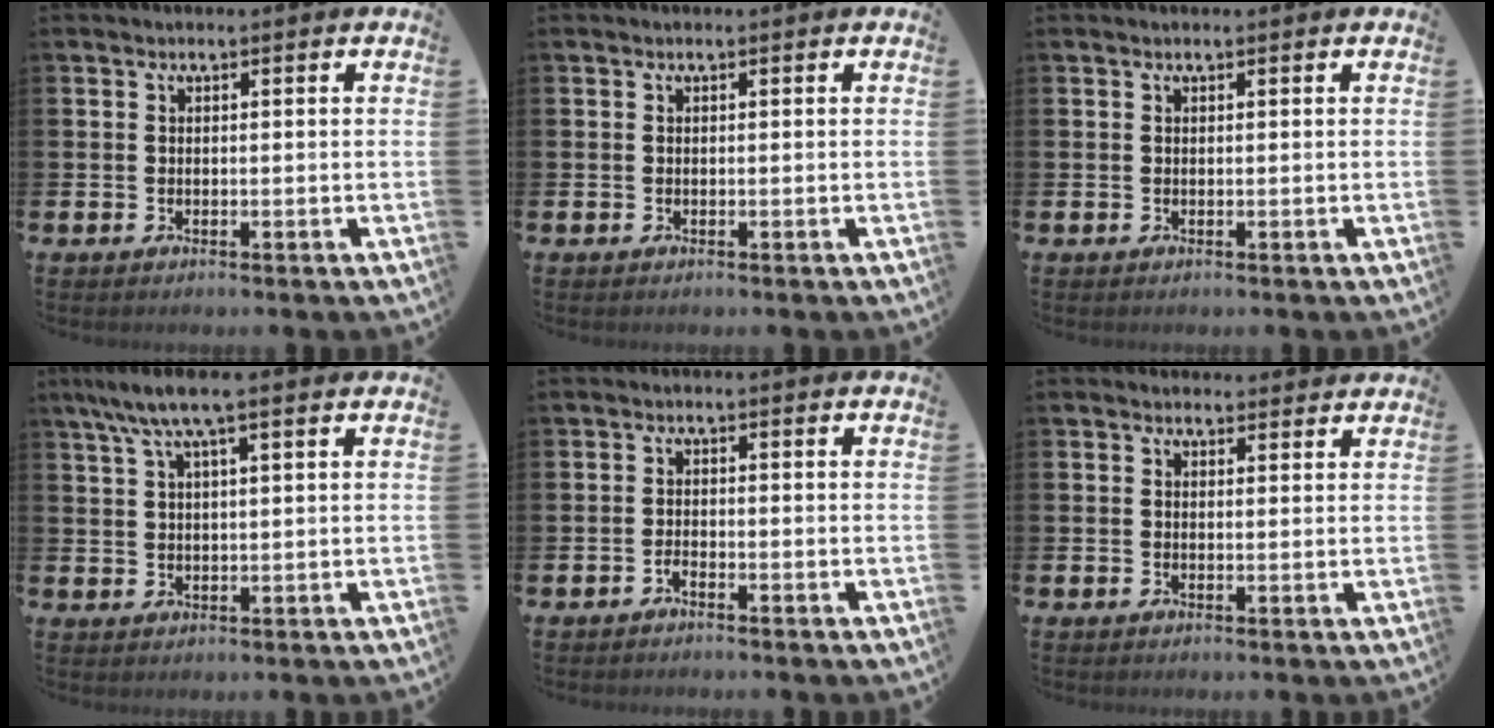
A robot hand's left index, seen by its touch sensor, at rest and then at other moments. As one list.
[{"total": 0.0}, {"total": 0.0}, {"total": 5.9, "force": [4.2, 1.1, 4.0], "torque": [-0.091, -0.001, 0.075]}, {"total": 1.0, "force": [-0.9, 0.2, 0.4], "torque": [-0.017, -0.001, -0.016]}, {"total": 1.5, "force": [1.4, 0.6, -0.1], "torque": [0.006, 0.000, 0.024]}]